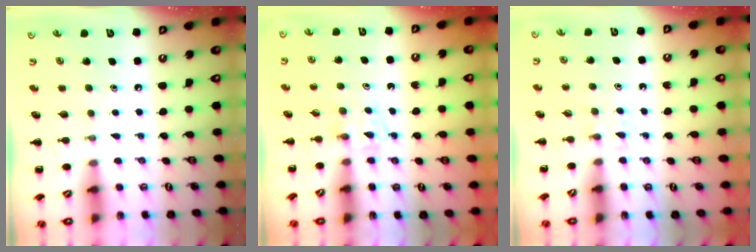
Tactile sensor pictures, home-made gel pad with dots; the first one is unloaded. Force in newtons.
{"total": 3.3, "press": 3.1, "slide": 1.1}
{"total": 2.4, "press": 2.0, "slide": 1.2}